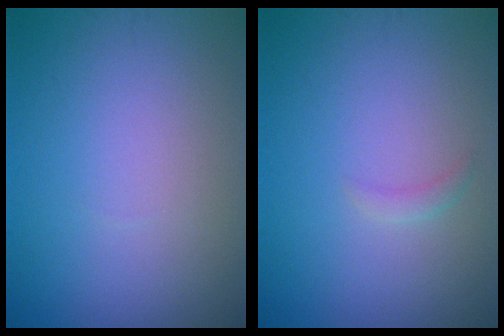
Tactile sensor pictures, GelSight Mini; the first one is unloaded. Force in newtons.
{"total": 0.8, "press": 0.8, "slide": 0.1}